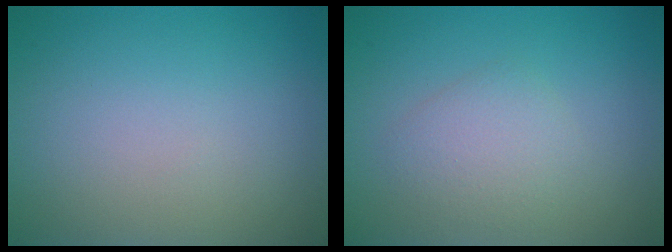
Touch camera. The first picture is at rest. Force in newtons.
{"total": 2.4, "press": 2.4, "slide": 0.1}